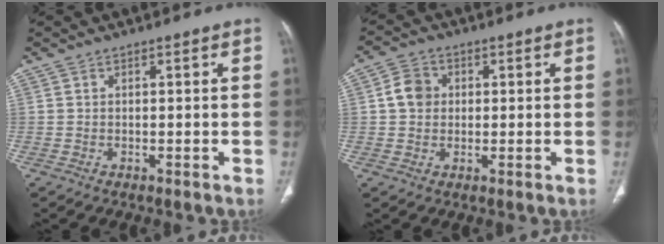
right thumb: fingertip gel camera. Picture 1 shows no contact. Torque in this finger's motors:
{"motor_torque": [-0.52, 0.65, 0.42, -0.38, 0.00]}